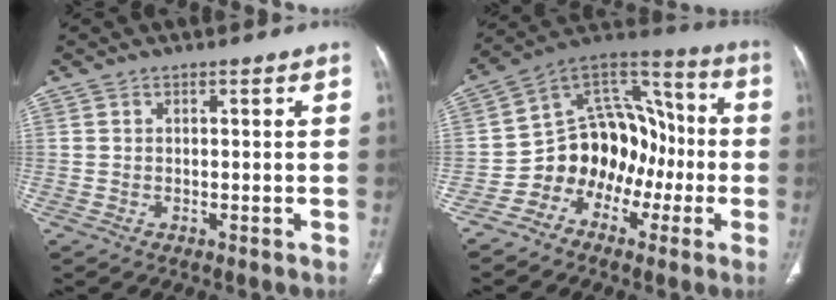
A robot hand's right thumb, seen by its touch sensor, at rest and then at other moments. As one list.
[{"total": 15.4, "force": [-5.0, 12.0, 8.2], "torque": [-0.072, 0.093, -0.094]}]